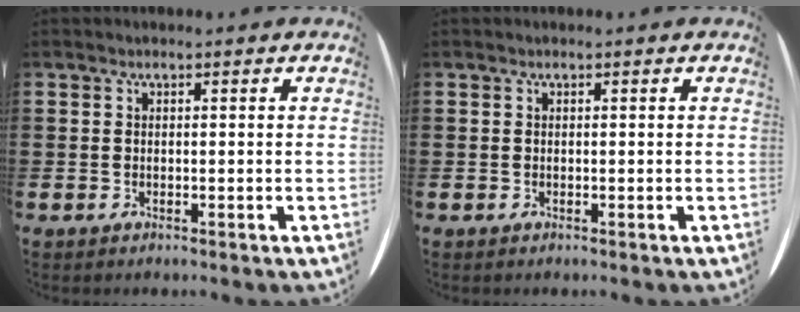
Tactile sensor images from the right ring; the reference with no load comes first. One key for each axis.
{"total": 0.0}